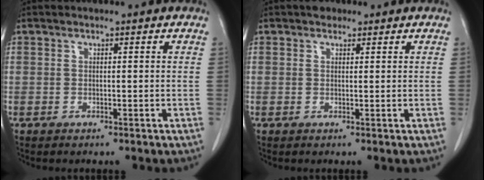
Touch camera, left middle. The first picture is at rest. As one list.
[{"total": 1.6, "force": [1.2, 1.0, 0.5], "torque": [-0.009, 0.010, 0.015]}]